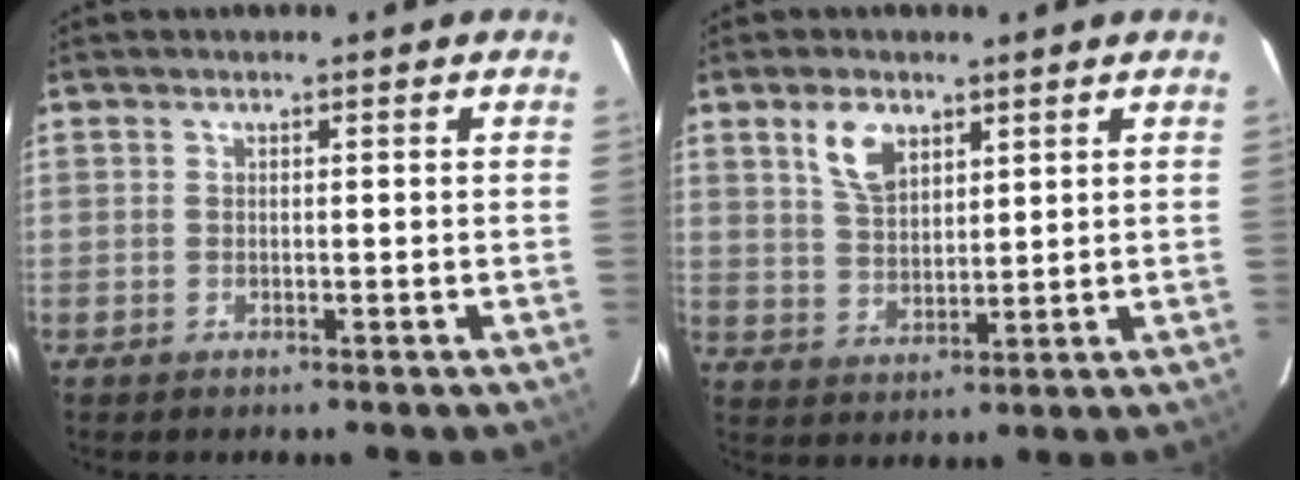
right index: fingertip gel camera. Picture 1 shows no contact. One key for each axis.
{"total": 6.8, "fx": 3.7, "fy": 3.8, "fz": 4.2, "tx": -0.079, "ty": 0.009, "tz": 0.074}